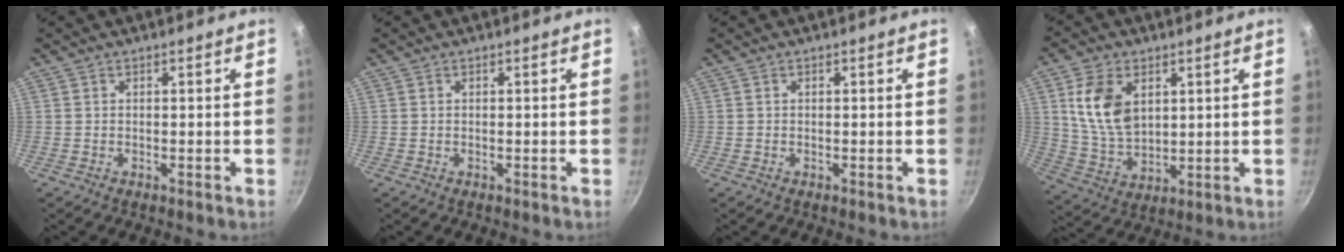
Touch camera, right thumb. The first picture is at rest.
{"total": 0.0}
{"total": 0.0}
{"total": 12.0, "force": [3.6, 8.0, 8.2], "torque": [-0.136, -0.024, 0.079]}